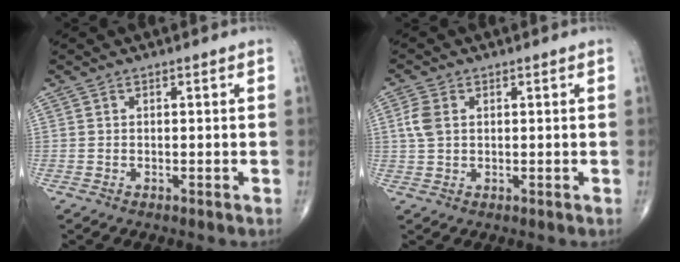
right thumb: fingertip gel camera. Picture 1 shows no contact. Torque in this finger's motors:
{"motor_torque": [-0.31, 0.36, 0.10, -0.01, 0.00]}